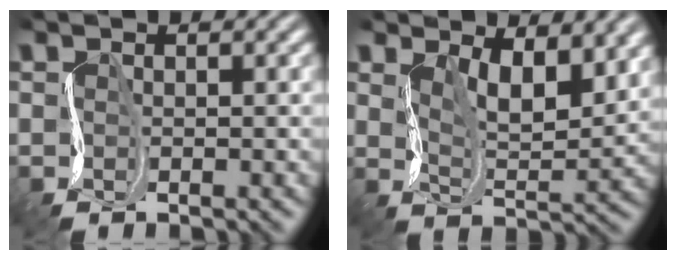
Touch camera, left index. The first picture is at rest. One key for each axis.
{"total": 6.3, "fx": 2.7, "fy": 2.8, "fz": 5.0, "tx": -0.078, "ty": -0.011, "tz": 0.037}